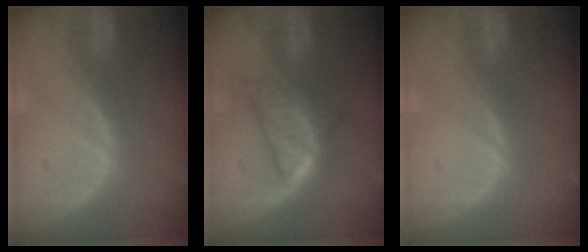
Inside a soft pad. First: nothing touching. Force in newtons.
{"total": 6.1, "press": 5.7, "slide": 2.1}
{"total": 0.0}